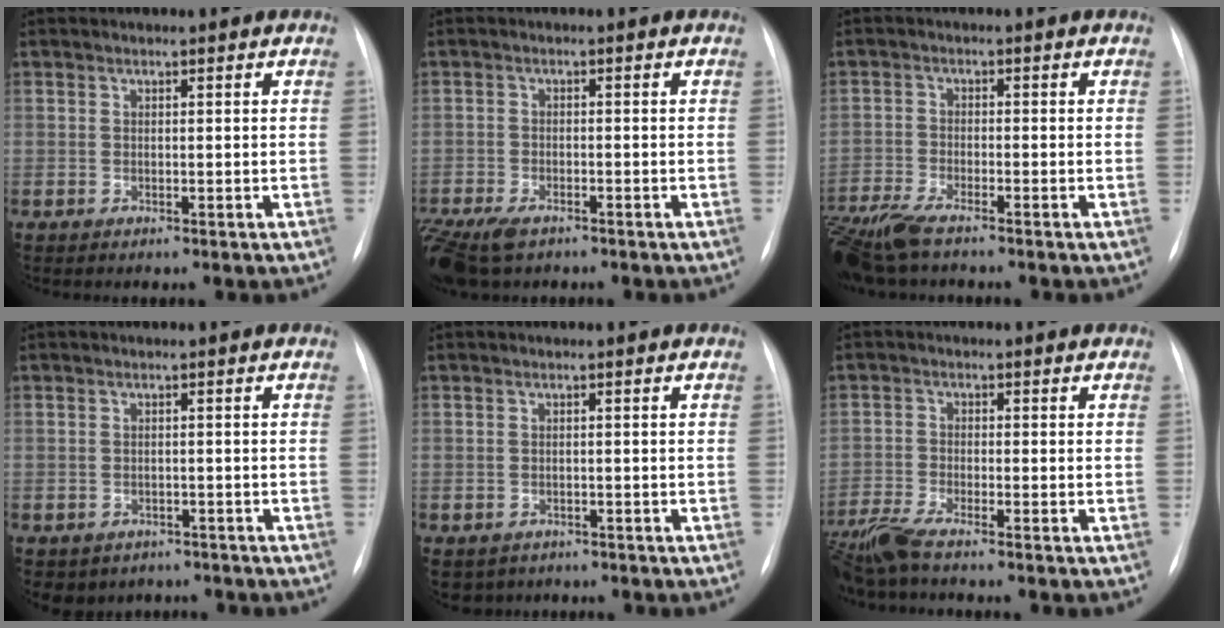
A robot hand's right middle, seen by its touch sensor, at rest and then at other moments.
{"total": 8.9, "force": [-6.4, 3.7, 4.9], "torque": [-0.100, -0.015, -0.101]}
{"total": 9.2, "force": [-7.5, 1.6, 5.0], "torque": [-0.102, -0.021, -0.134]}
{"total": 5.1, "force": [-3.8, 3.3, 0.5], "torque": [0.001, 0.014, -0.045]}
{"total": 3.6, "force": [-2.5, 2.5, 0.5], "torque": [-0.004, 0.005, -0.034]}
{"total": 5.6, "force": [-4.9, -0.2, 2.8], "torque": [-0.062, -0.020, -0.094]}